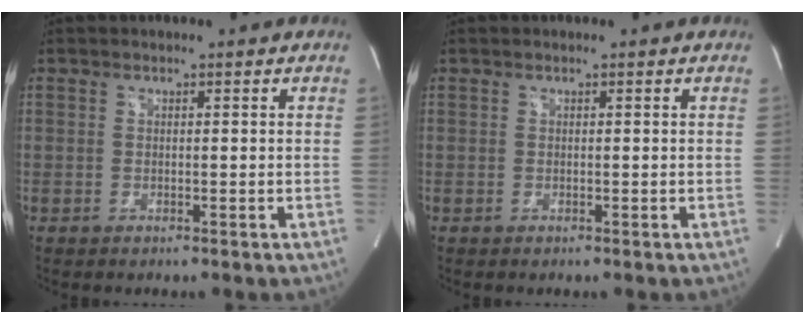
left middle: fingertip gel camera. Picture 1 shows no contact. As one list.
[{"total": 0.0}]